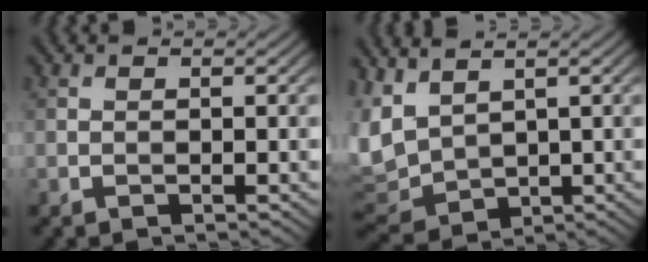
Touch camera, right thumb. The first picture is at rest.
{"total": 6.3, "force": [2.2, 3.7, 4.6], "torque": [-0.146, 0.000, 0.043]}